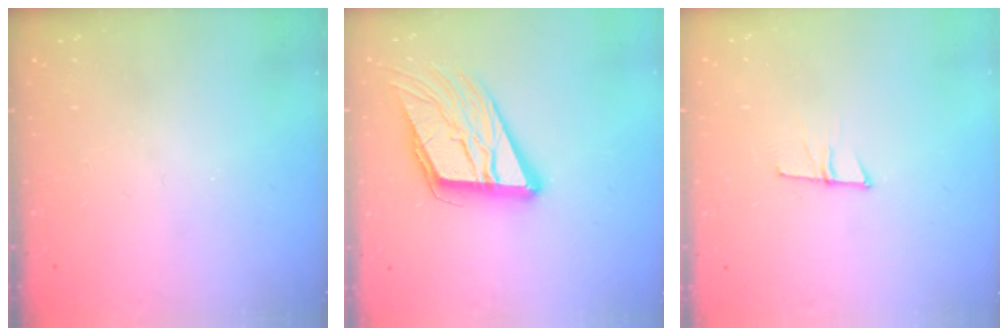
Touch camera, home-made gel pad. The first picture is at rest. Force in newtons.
{"total": 16.2, "press": 15.9, "slide": 2.9}
{"total": 6.0, "press": 5.9, "slide": 1.0}